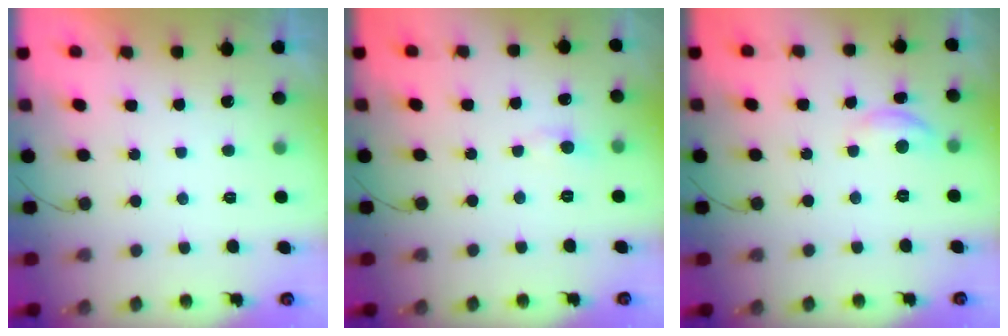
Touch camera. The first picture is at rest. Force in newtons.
{"total": 4.4, "press": 4.3, "slide": 0.7}
{"total": 6.0, "press": 6.0, "slide": 0.4}